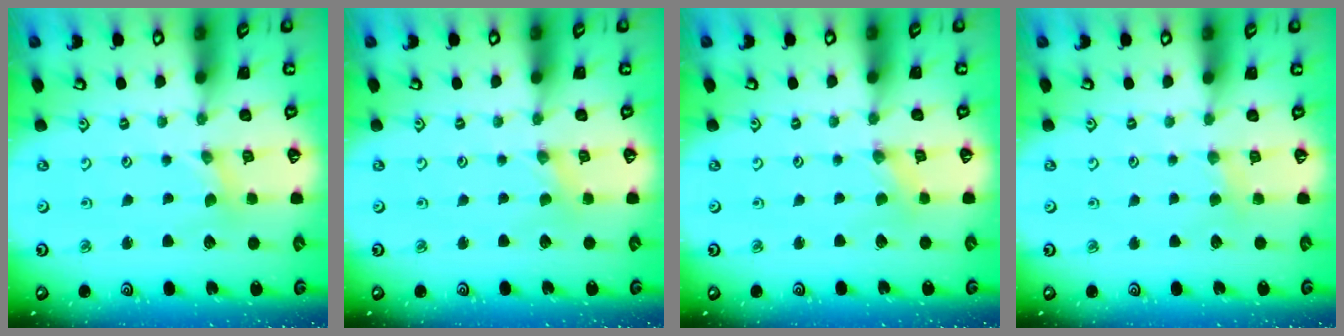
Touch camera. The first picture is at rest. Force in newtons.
{"total": 0.0}
{"total": 0.0}
{"total": 2.4, "press": 2.4, "slide": 0.4}